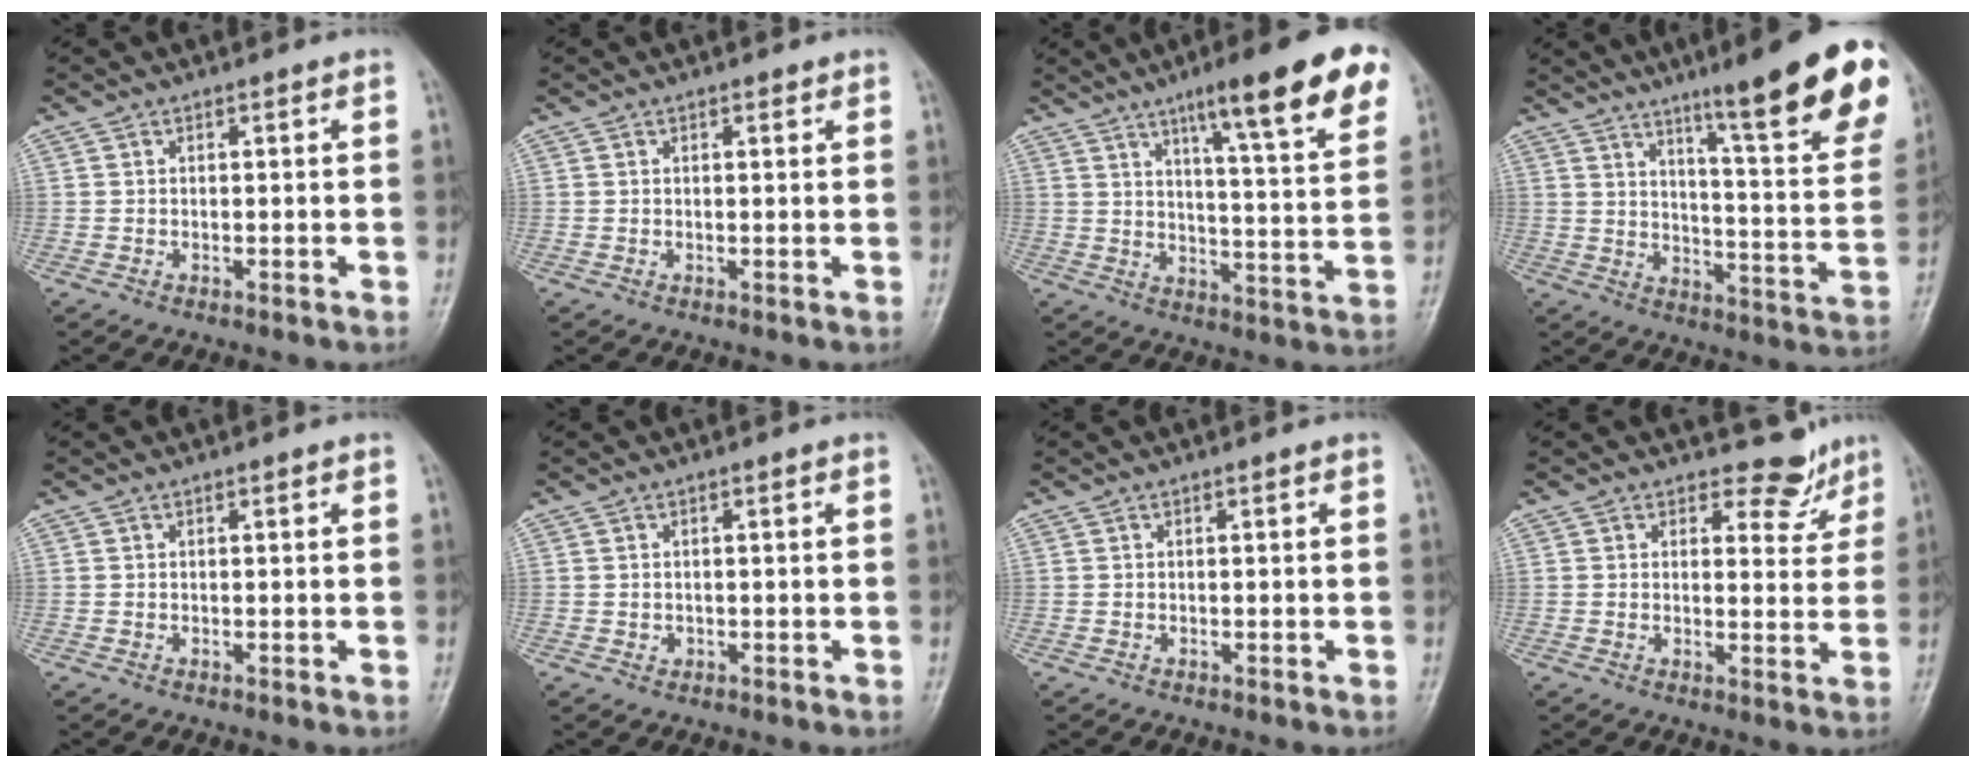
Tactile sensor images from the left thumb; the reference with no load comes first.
{"total": 0.9, "force": [0.6, 0.5, 0.5], "torque": [-0.004, -0.003, 0.006]}
{"total": 18.3, "force": [10.7, 3.1, 14.6], "torque": [-0.176, -0.037, 0.154]}
{"total": 22.4, "force": [14.1, 3.2, 17.2], "torque": [-0.202, -0.065, 0.196]}
{"total": 0.0}
{"total": 0.8, "force": [-0.1, 0.7, 0.3], "torque": [-0.002, 0.001, 0.001]}
{"total": 0.0}
{"total": 5.2, "force": [4.4, 2.7, 0.5], "torque": [0.018, -0.039, 0.050]}